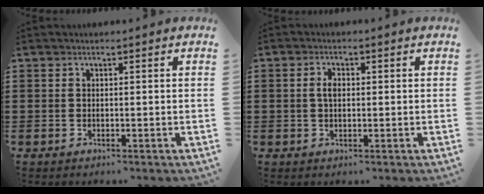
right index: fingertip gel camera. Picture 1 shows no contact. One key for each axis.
{"total": 2.2, "fx": 0.0, "fy": 1.0, "fz": 1.9, "tx": -0.039, "ty": 0.006, "tz": -0.002}